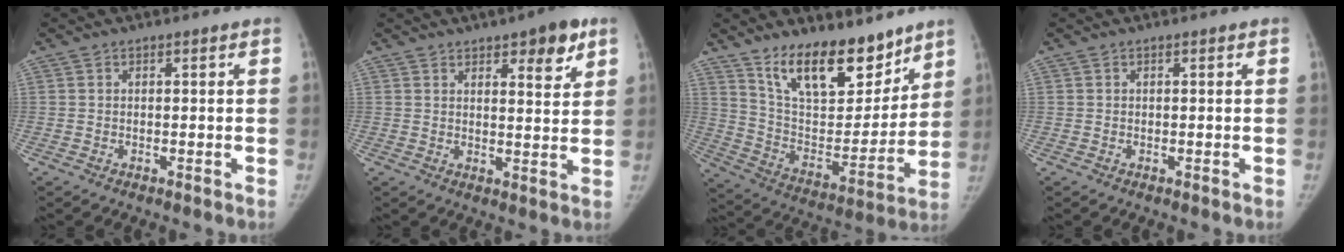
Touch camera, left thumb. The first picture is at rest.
{"total": 7.7, "force": [4.5, 2.7, 5.6], "torque": [-0.054, -0.023, 0.058]}
{"total": 19.3, "force": [13.9, 8.4, 10.5], "torque": [-0.118, -0.088, 0.240]}
{"total": 0.0}